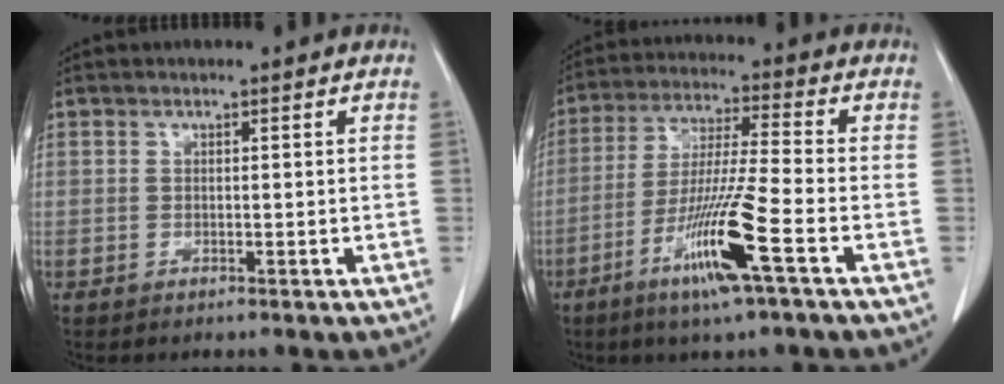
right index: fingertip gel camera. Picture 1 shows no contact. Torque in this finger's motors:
{"motor_torque": [1.52, -0.35, 0.33, 0.18]}